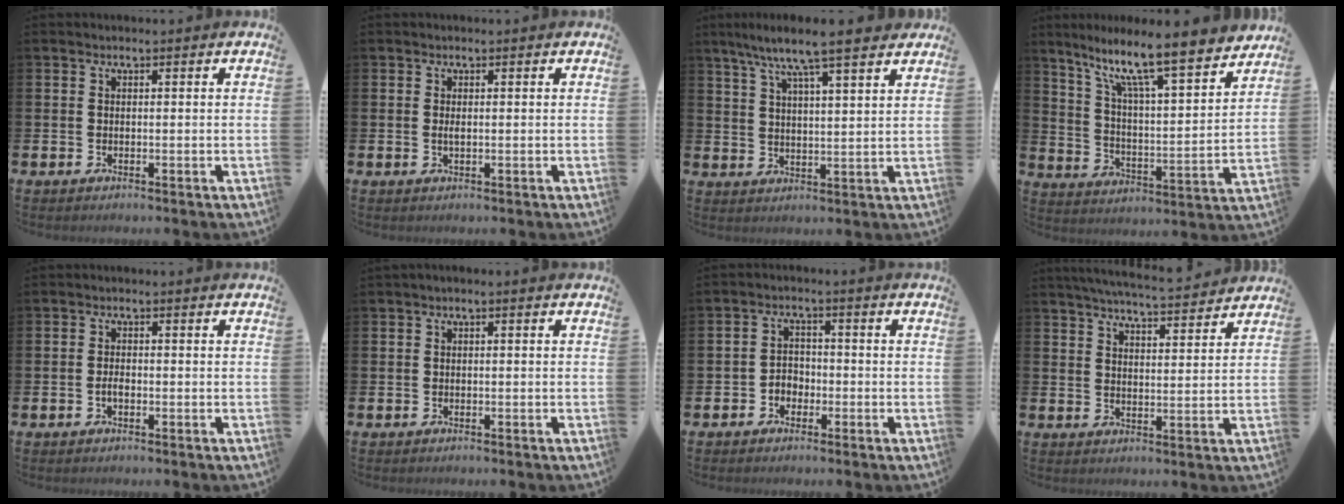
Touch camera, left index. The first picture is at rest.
{"total": 0.8, "force": [0.0, 0.3, 0.8], "torque": [-0.015, 0.000, 0.000]}
{"total": 7.6, "force": [6.8, 0.4, 3.5], "torque": [-0.076, -0.035, 0.115]}
{"total": 11.1, "force": [9.1, 1.2, 6.2], "torque": [-0.137, -0.070, 0.146]}
{"total": 1.4, "force": [-0.5, 0.8, 1.1], "torque": [-0.020, 0.001, -0.011]}
{"total": 0.6, "force": [-0.2, 0.1, 0.5], "torque": [-0.011, 0.000, -0.004]}
{"total": 2.5, "force": [-1.6, 1.9, 0.6], "torque": [-0.023, 0.012, -0.036]}
{"total": 5.6, "force": [5.5, 0.2, 0.9], "torque": [-0.022, -0.036, 0.096]}